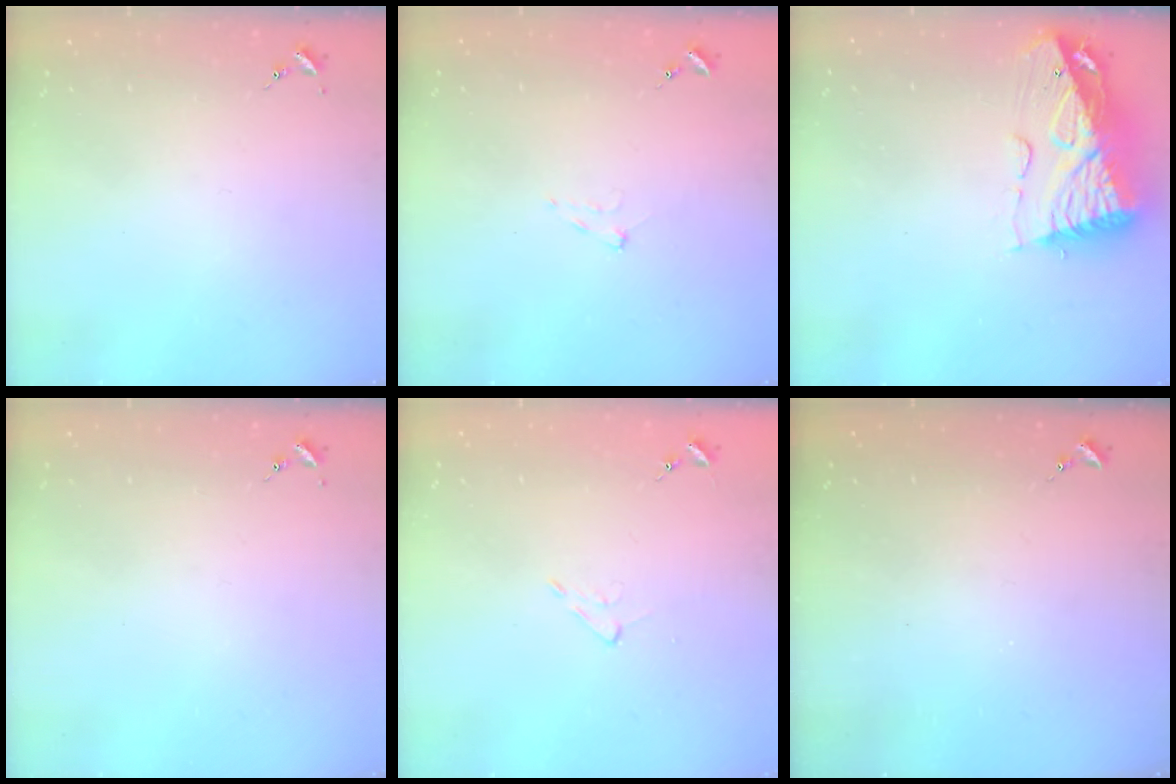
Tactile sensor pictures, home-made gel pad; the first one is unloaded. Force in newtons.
{"total": 6.0, "press": 6.0, "slide": 0.6}
{"total": 12.6, "press": 12.5, "slide": 1.4}
{"total": 0.0}
{"total": 4.3, "press": 4.3, "slide": 0.7}
{"total": 0.0}